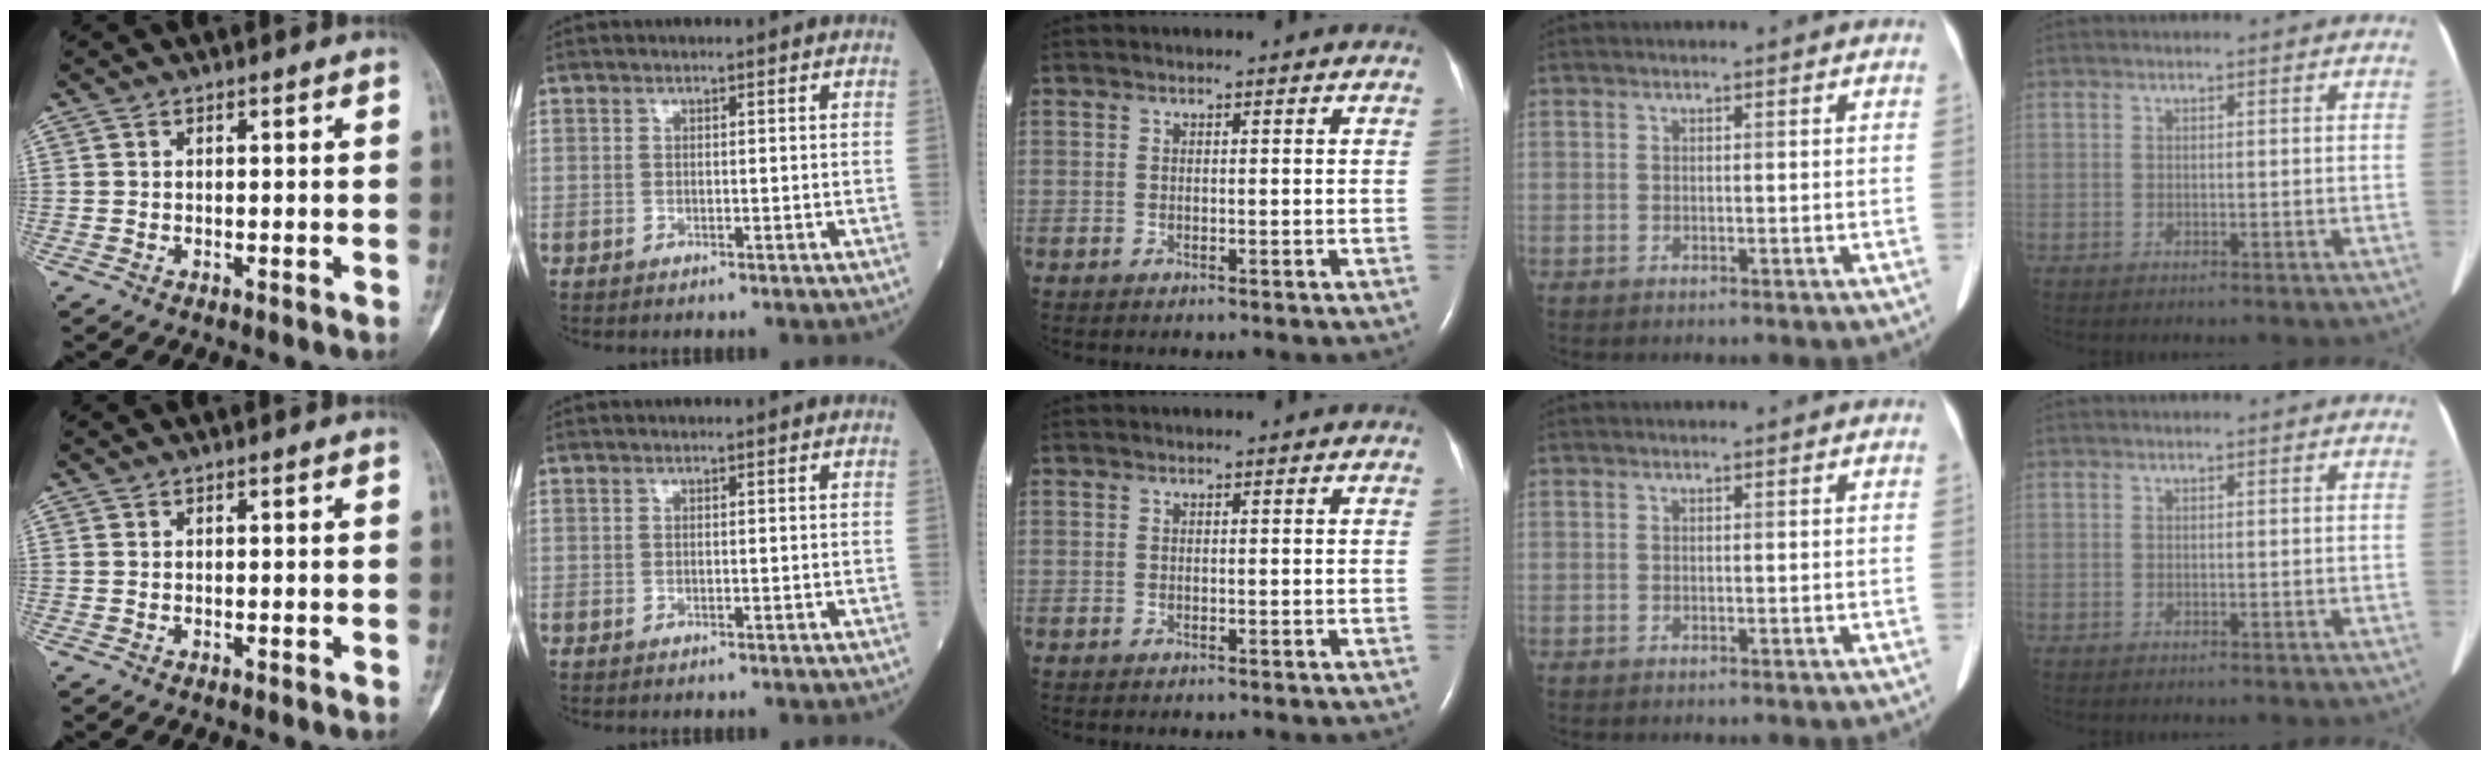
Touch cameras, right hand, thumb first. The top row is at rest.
{}